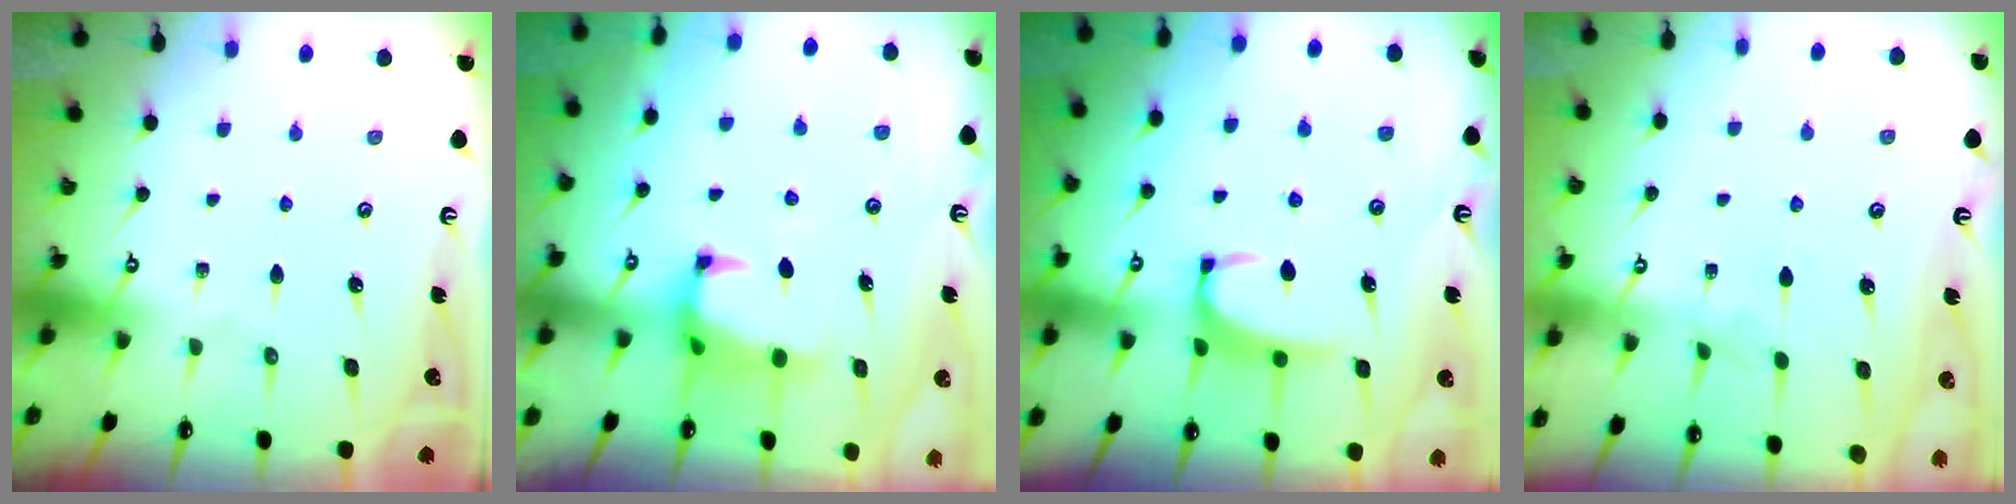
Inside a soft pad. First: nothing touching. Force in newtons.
{"total": 1.1, "press": 0.6, "slide": 0.9}
{"total": 2.3, "press": 2.2, "slide": 0.6}
{"total": 2.3, "press": 2.3, "slide": 0.4}